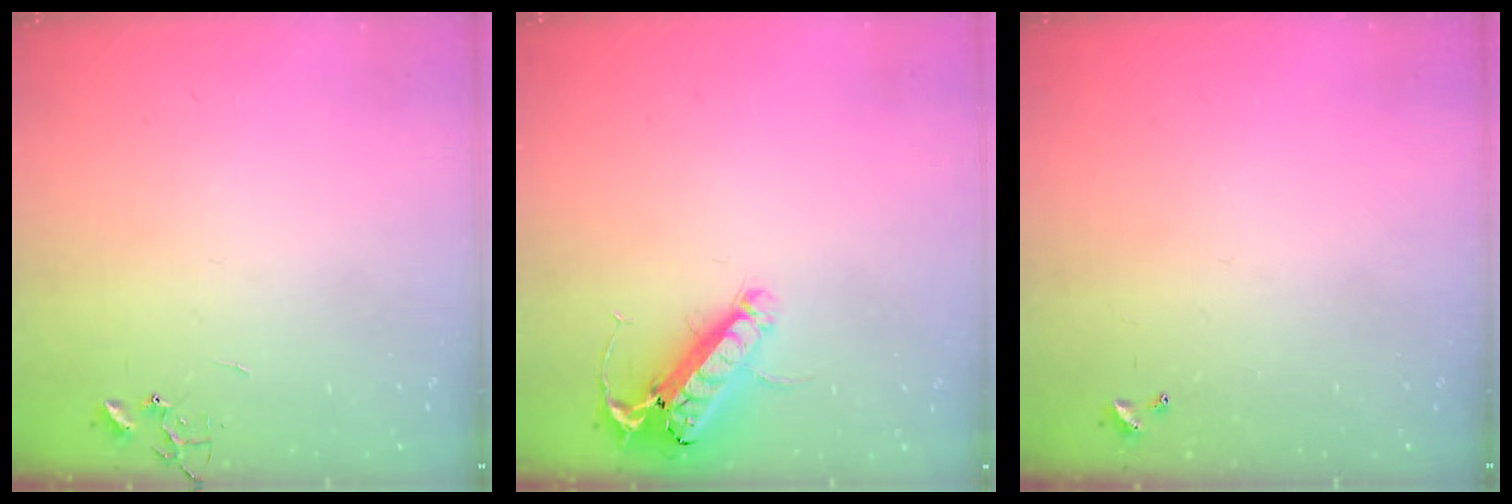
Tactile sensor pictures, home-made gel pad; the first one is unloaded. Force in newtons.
{"total": 14.7, "press": 14.4, "slide": 2.7}
{"total": 0.0}